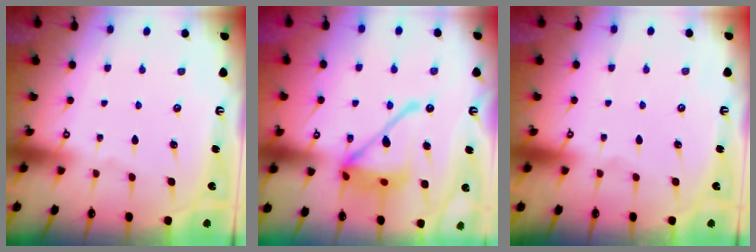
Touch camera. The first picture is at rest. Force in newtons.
{"total": 18.4, "press": 18.3, "slide": 1.9}
{"total": 0.0}